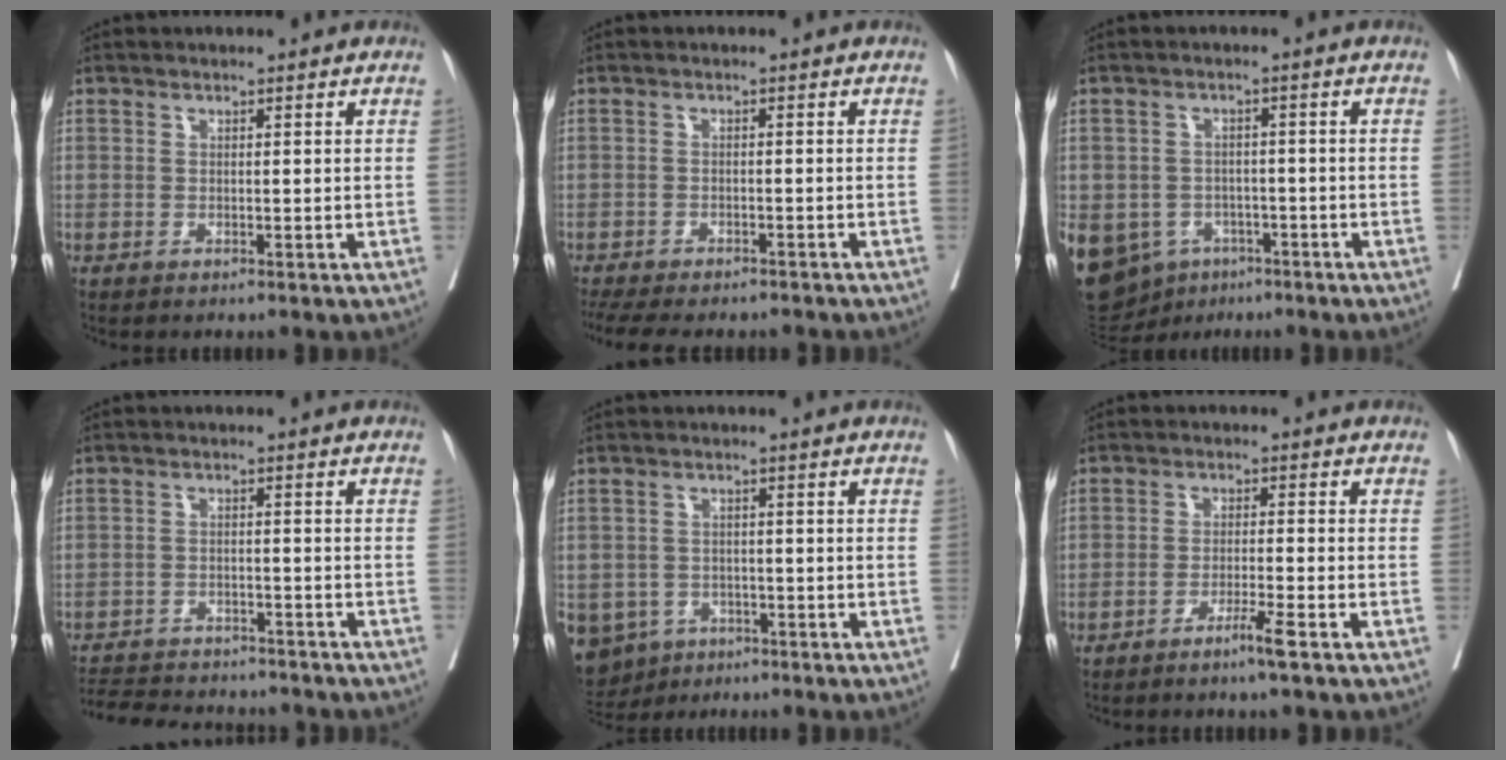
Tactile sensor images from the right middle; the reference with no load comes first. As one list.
[{"total": 12.9, "force": [-11.1, 3.7, 5.4], "torque": [-0.107, -0.010, -0.147]}, {"total": 18.6, "force": [-8.4, 14.8, 7.5], "torque": [-0.225, 0.001, -0.111]}, {"total": 14.7, "force": [-13.4, 3.6, 5.0], "torque": [-0.108, -0.004, -0.183]}, {"total": 9.6, "force": [-5.5, 7.6, 2.3], "torque": [-0.065, -0.004, -0.076]}, {"total": 4.0, "force": [-2.7, -0.6, 2.8], "torque": [-0.051, -0.007, -0.052]}]